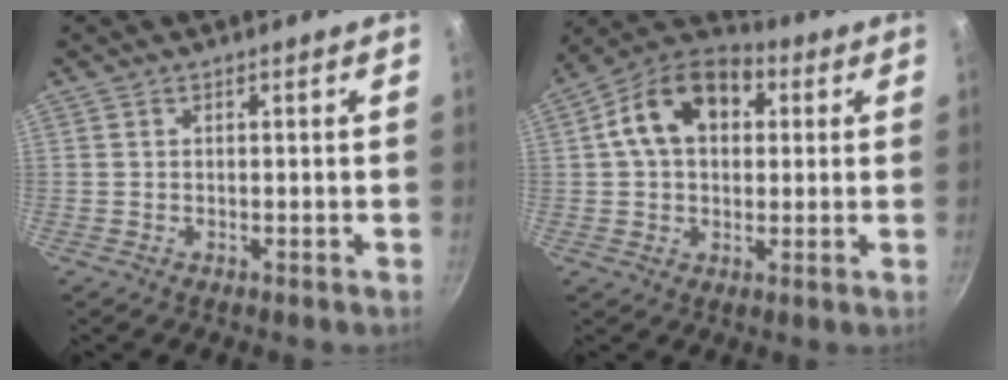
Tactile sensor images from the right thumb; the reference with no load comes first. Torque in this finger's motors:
{"motor_torque": [0.61, 2.78, 1.02, 0.11, 0.29]}